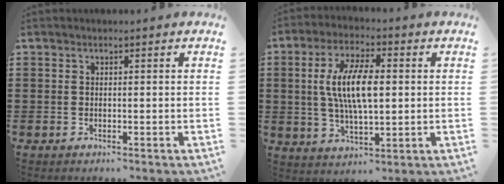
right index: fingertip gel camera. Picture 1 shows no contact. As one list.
[{"total": 9.6, "force": [0.8, 3.6, 8.9], "torque": [-0.188, 0.006, 0.008]}]